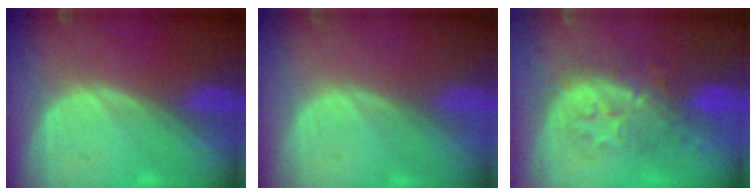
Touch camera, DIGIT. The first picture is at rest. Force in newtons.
{"total": 0.0}
{"total": 8.2, "press": 8.2, "slide": 1.0}